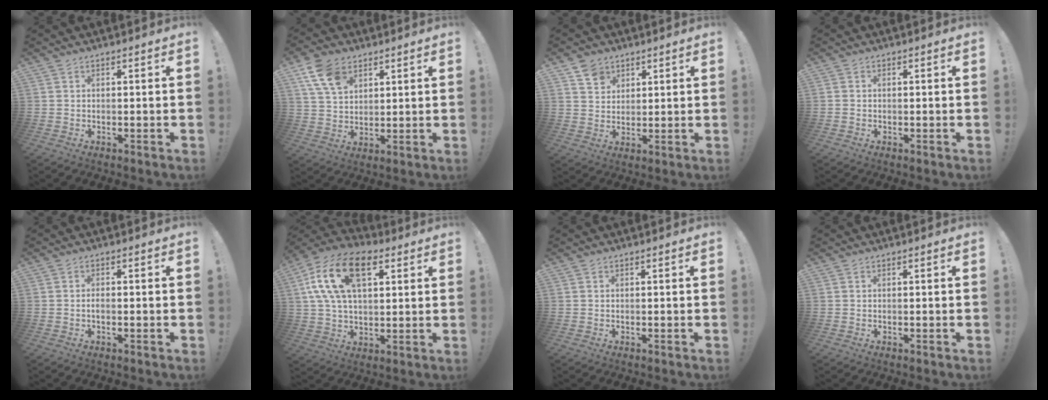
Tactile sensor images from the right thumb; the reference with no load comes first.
{"total": 11.0, "force": [5.9, 7.2, 5.8], "torque": [-0.112, -0.011, 0.120]}
{"total": 6.2, "force": [4.0, 4.6, 1.1], "torque": [-0.018, -0.019, 0.076]}
{"total": 0.8, "force": [-0.2, 0.7, 0.1], "torque": [-0.009, 0.006, -0.003]}
{"total": 1.3, "force": [-0.7, 0.5, 1.0], "torque": [-0.025, 0.005, -0.011]}
{"total": 19.6, "force": [7.4, 11.1, 14.3], "torque": [-0.267, -0.007, 0.130]}
{"total": 0.0}
{"total": 0.0}